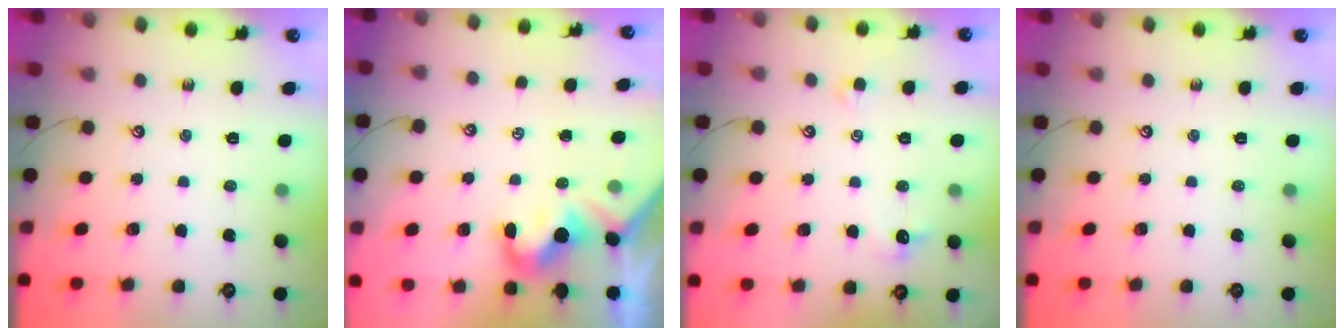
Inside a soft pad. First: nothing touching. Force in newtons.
{"total": 1.8, "press": 1.6, "slide": 0.8}
{"total": 1.2, "press": 1.0, "slide": 0.6}
{"total": 0.0}